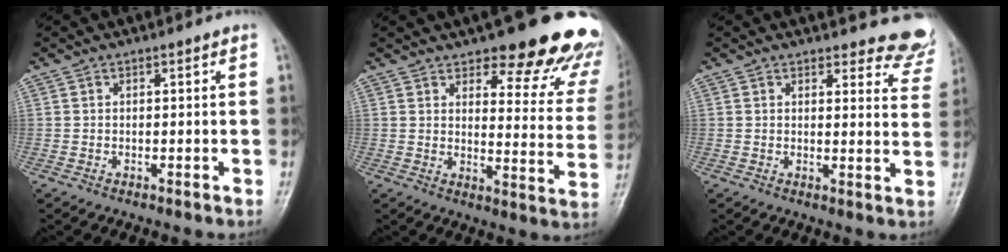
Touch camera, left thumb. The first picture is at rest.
{"total": 20.0, "force": [15.4, 6.7, 10.8], "torque": [-0.076, -0.092, 0.177]}
{"total": 9.1, "force": [8.7, 2.7, 0.5], "torque": [0.046, -0.065, 0.067]}